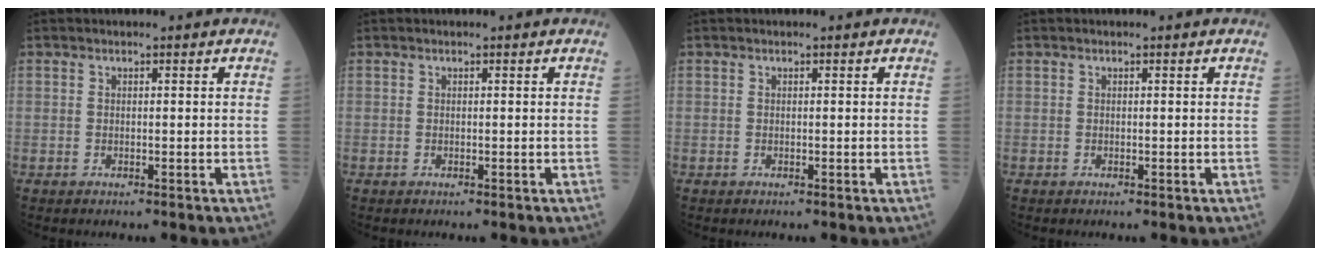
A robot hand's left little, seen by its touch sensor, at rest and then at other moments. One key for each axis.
{"total": 0.0}
{"total": 0.0}
{"total": 0.0}